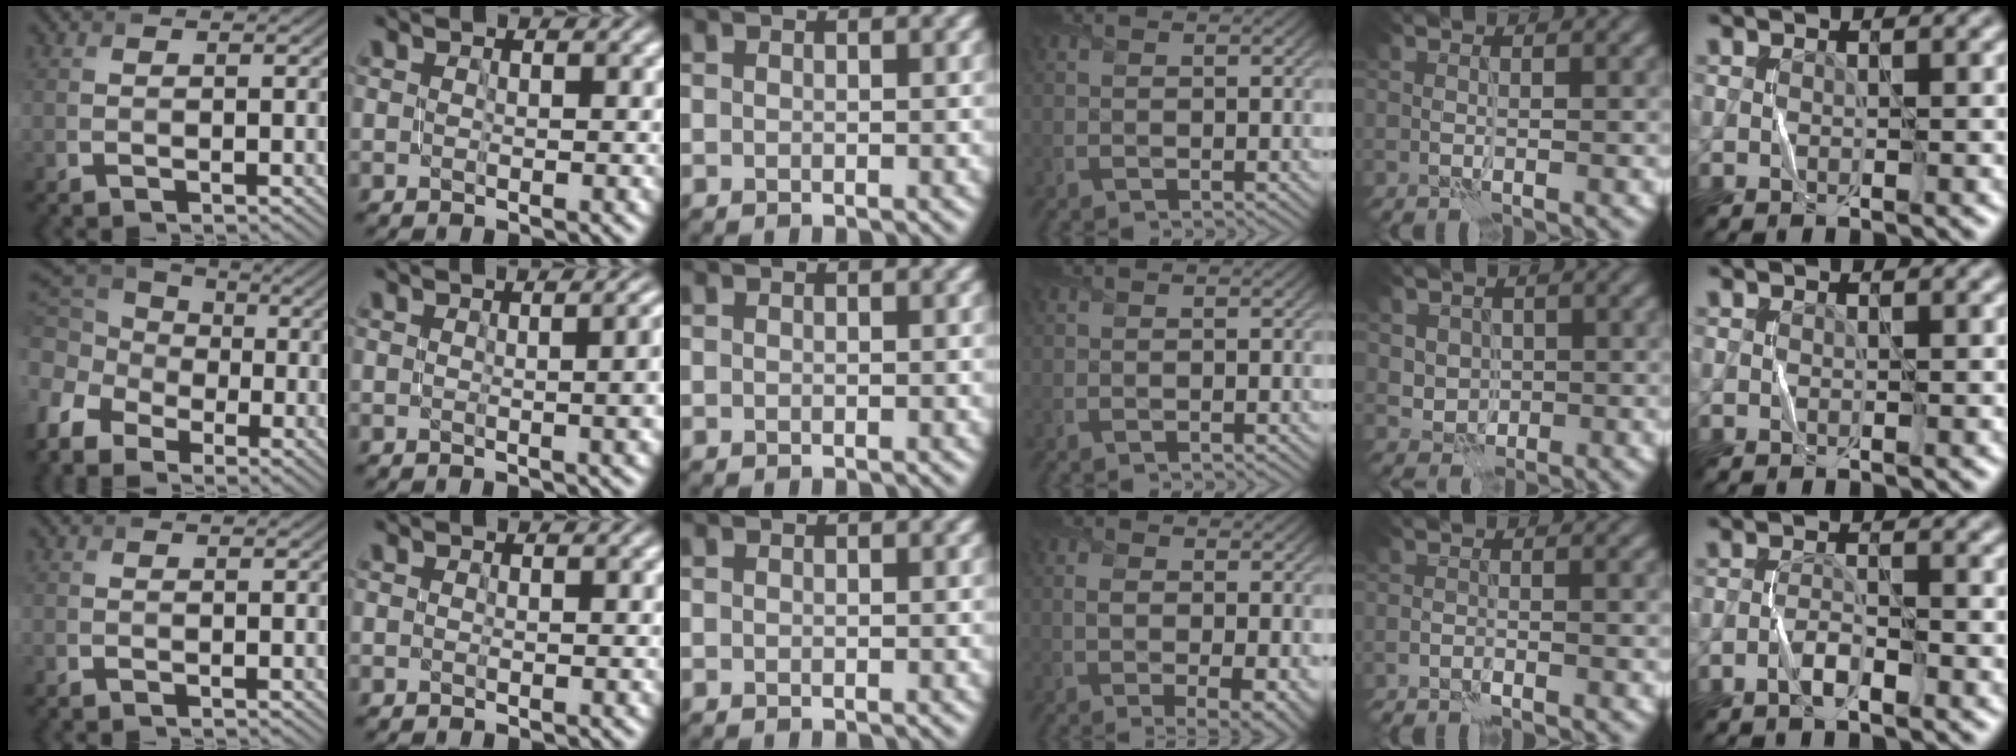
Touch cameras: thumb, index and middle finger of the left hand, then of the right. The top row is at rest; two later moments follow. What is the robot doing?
{"motion": "fold", "object": "shorts"}